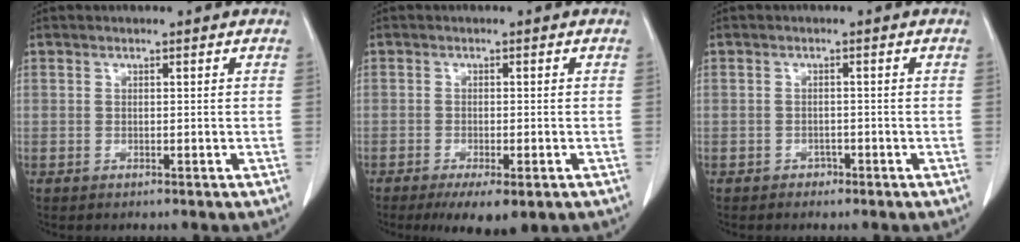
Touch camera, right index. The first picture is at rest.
{"total": 6.4, "force": [-3.9, 1.6, 4.8], "torque": [-0.066, -0.015, -0.054]}
{"total": 1.1, "force": [-0.9, 0.7, 0.1], "torque": [0.000, 0.004, -0.015]}